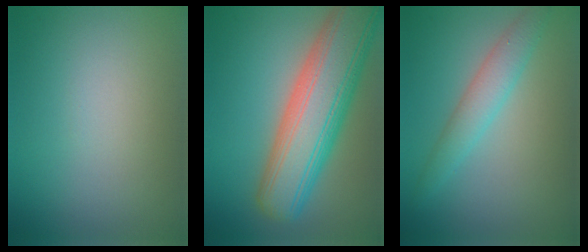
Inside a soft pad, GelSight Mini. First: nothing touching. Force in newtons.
{"total": 10.8, "press": 10.8, "slide": 0.6}
{"total": 2.8, "press": 2.8, "slide": 0.1}